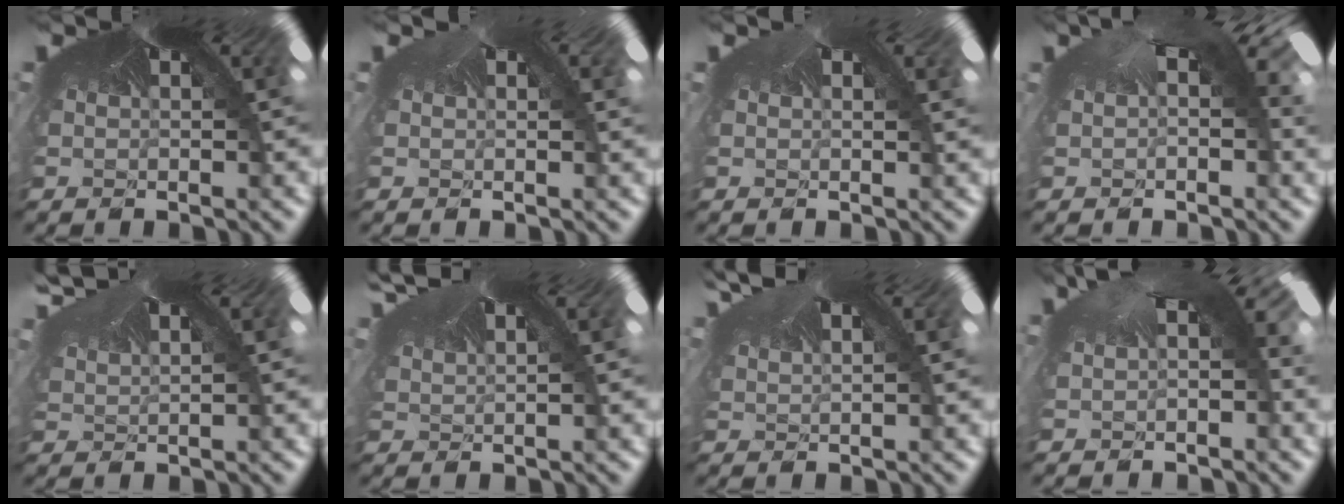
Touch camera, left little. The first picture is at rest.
{"total": 0.6, "force": [0.6, 0.2, -0.1], "torque": [-0.008, 0.007, 0.002]}
{"total": 1.0, "force": [0.0, -0.3, -0.9], "torque": [0.007, 0.002, -0.006]}
{"total": 1.1, "force": [0.0, 1.1, 0.1], "torque": [-0.028, 0.018, -0.003]}
{"total": 2.4, "force": [1.9, 1.0, 1.0], "torque": [-0.059, 0.022, 0.039]}
{"total": 2.7, "force": [2.2, 1.0, 1.3], "torque": [-0.057, 0.026, 0.038]}
{"total": 1.7, "force": [1.6, 0.4, 0.6], "torque": [-0.038, 0.017, 0.023]}
{"total": 1.2, "force": [-1.0, 0.6, 0.1], "torque": [-0.027, 0.007, -0.014]}